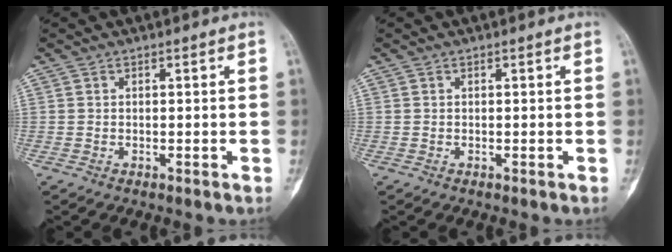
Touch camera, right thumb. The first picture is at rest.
{"total": 0.0}